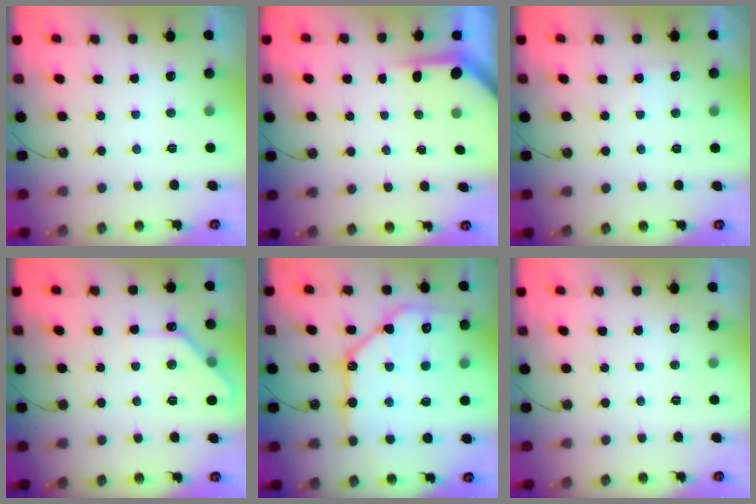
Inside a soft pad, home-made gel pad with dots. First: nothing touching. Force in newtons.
{"total": 3.8, "press": 3.8, "slide": 0.3}
{"total": 3.5, "press": 3.5, "slide": 0.5}
{"total": 6.5, "press": 6.4, "slide": 0.8}
{"total": 19.1, "press": 19.1, "slide": 1.0}
{"total": 0.0}